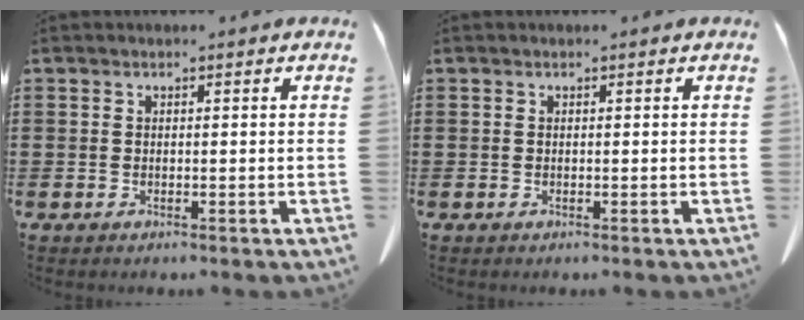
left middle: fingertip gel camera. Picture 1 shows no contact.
{"total": 0.0}